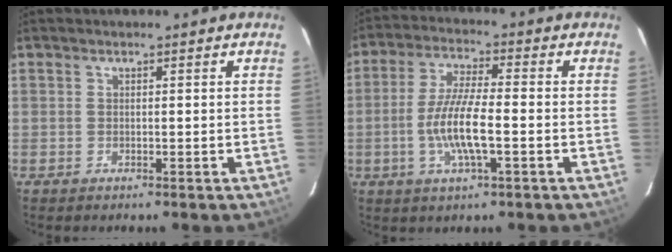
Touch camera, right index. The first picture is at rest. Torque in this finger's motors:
{"motor_torque": [1.24, -0.61, 0.80, 0.18]}